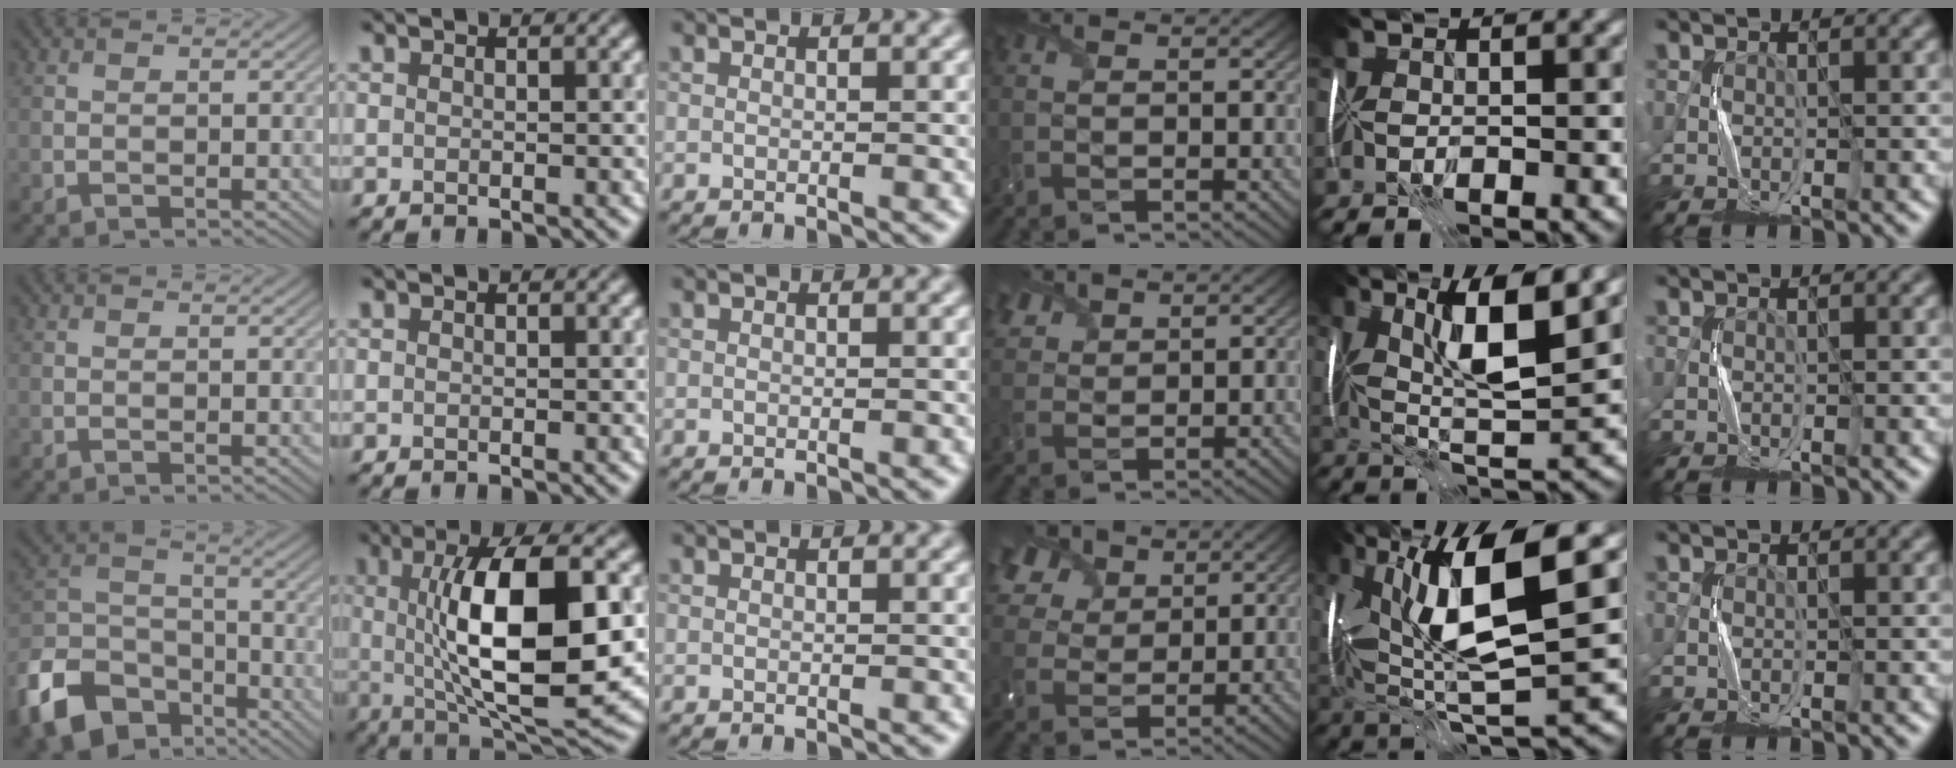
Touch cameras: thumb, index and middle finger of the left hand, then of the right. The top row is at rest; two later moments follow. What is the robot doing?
{"motion": "fold", "object": "plastic wrap"}